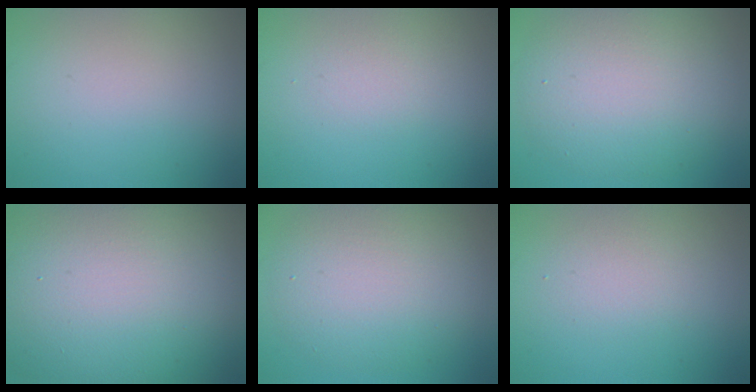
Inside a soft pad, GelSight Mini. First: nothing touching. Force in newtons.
{"total": 1.2, "press": 1.2, "slide": 0.1}
{"total": 8.3, "press": 8.2, "slide": 0.5}
{"total": 21.4, "press": 21.4, "slide": 1.1}
{"total": 7.0, "press": 7.0, "slide": 0.3}
{"total": 2.1, "press": 2.1, "slide": 0.2}